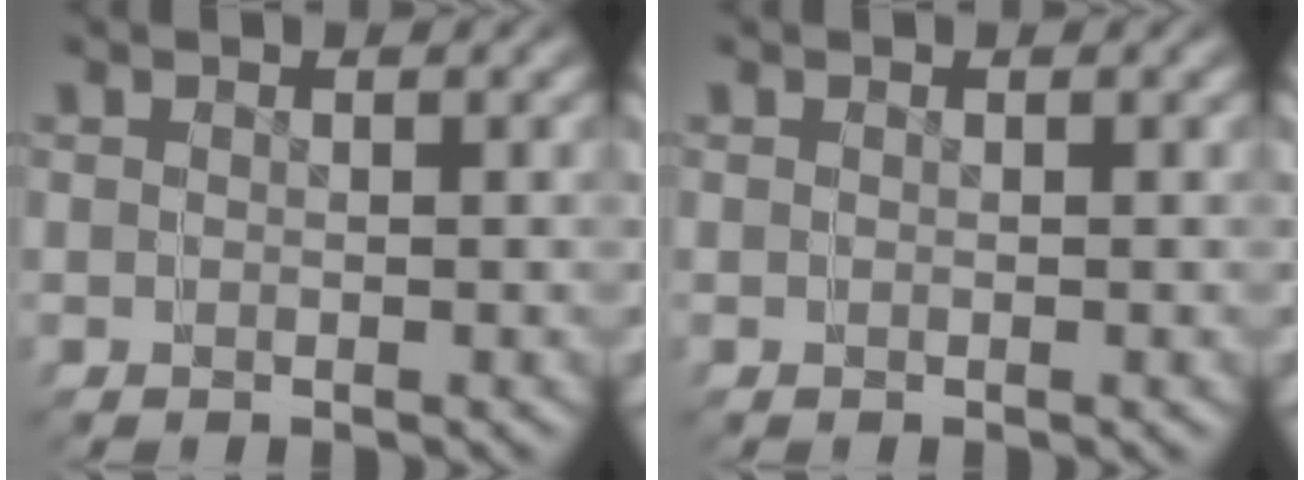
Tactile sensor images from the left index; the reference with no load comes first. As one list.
[{"total": 0.0}]